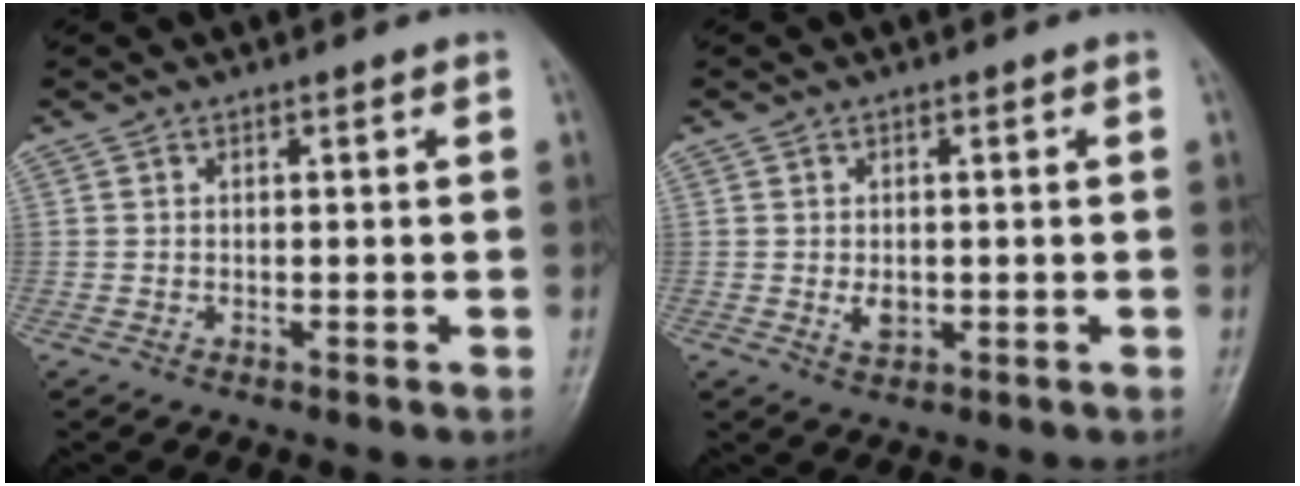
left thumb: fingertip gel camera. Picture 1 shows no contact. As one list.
[{"total": 2.7, "force": [-0.3, 1.9, 1.9], "torque": [-0.027, -0.003, -0.001]}]